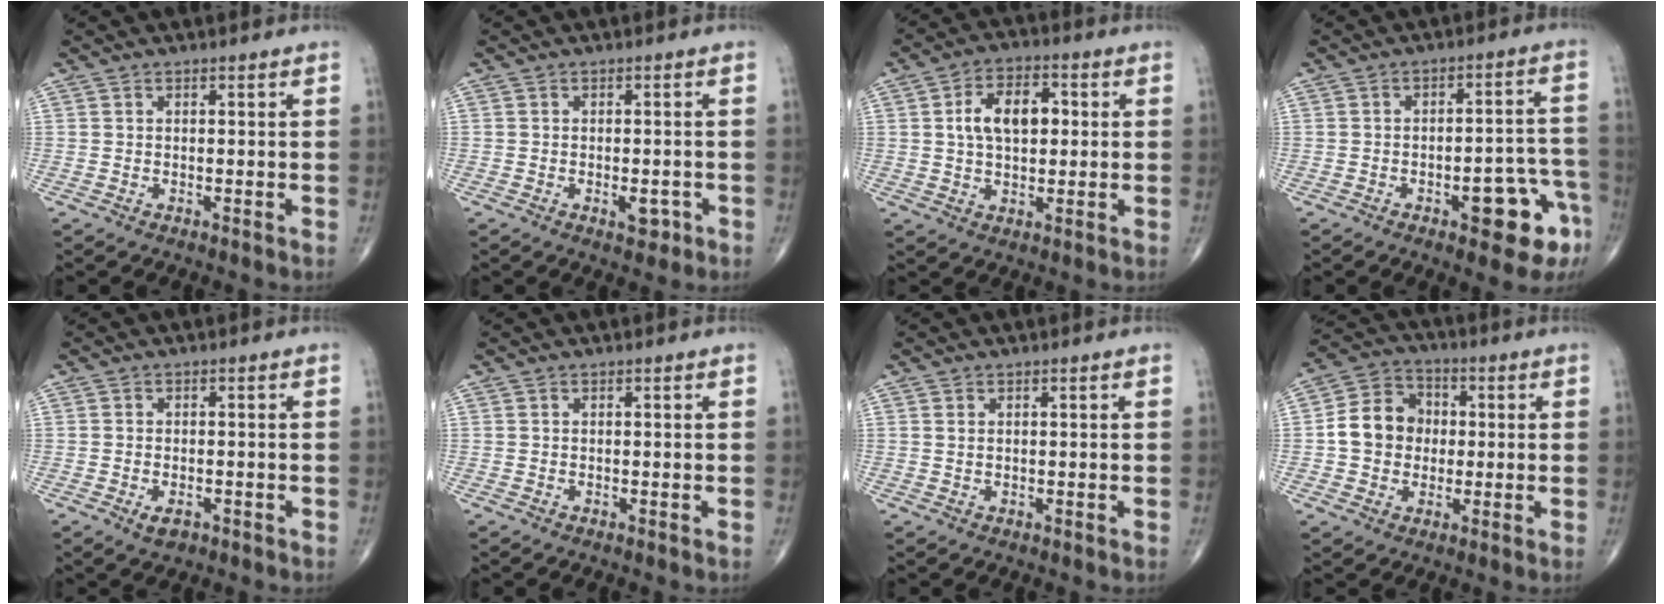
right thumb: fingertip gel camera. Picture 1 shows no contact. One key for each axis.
{"total": 3.0, "fx": -1.2, "fy": 1.5, "fz": 2.3, "tx": -0.023, "ty": 0.003, "tz": -0.013}
{"total": 9.8, "fx": 1.6, "fy": 5.9, "fz": 7.7, "tx": -0.119, "ty": 0.014, "tz": 0.025}
{"total": 12.3, "fx": -5.9, "fy": 4.6, "fz": 9.7, "tx": -0.090, "ty": 0.050, "tz": -0.066}
{"total": 2.6, "fx": -1.2, "fy": 1.4, "fz": 1.7, "tx": -0.029, "ty": 0.000, "tz": -0.017}
{"total": 0.0}
{"total": 0.8, "fx": 0.3, "fy": 0.5, "fz": 0.5, "tx": -0.011, "ty": 0.001, "tz": 0.009}
{"total": 10.5, "fx": -0.1, "fy": 9.0, "fz": 5.4, "tx": -0.070, "ty": 0.025, "tz": -0.012}